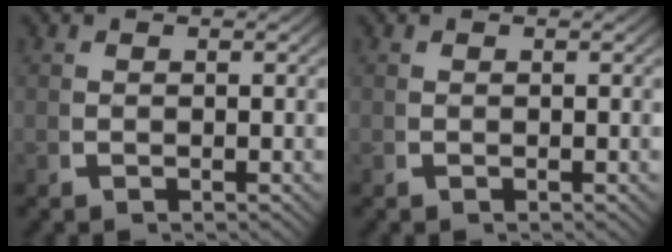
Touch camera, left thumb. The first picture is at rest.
{"total": 0.0}